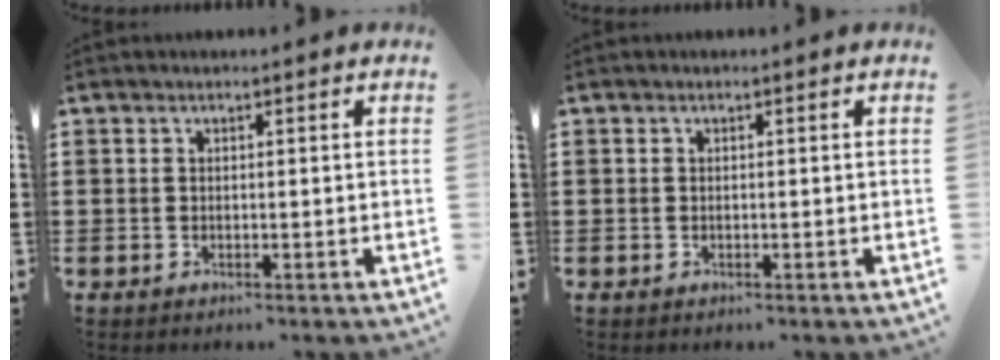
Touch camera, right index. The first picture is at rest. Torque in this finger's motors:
{"motor_torque": [-0.85, 1.29, 0.00, 0.01]}